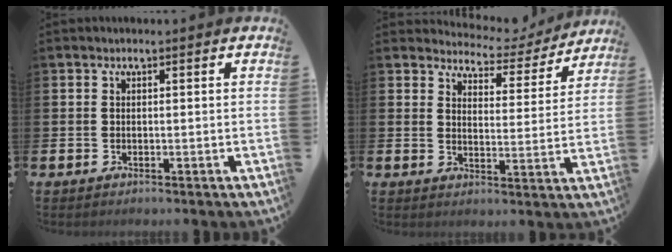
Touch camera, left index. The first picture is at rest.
{"total": 4.1, "force": [4.0, 1.2, 0.3], "torque": [-0.016, -0.039, 0.061]}